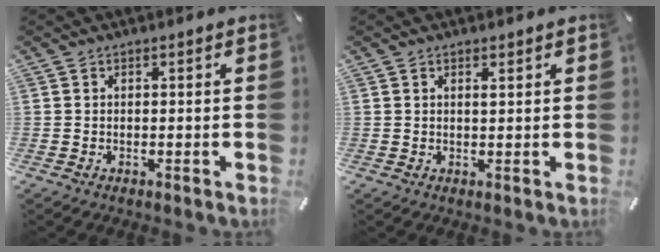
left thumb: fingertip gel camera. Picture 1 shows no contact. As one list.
[{"total": 1.0, "force": [0.5, 0.2, 0.8], "torque": [-0.015, 0.000, 0.008]}]